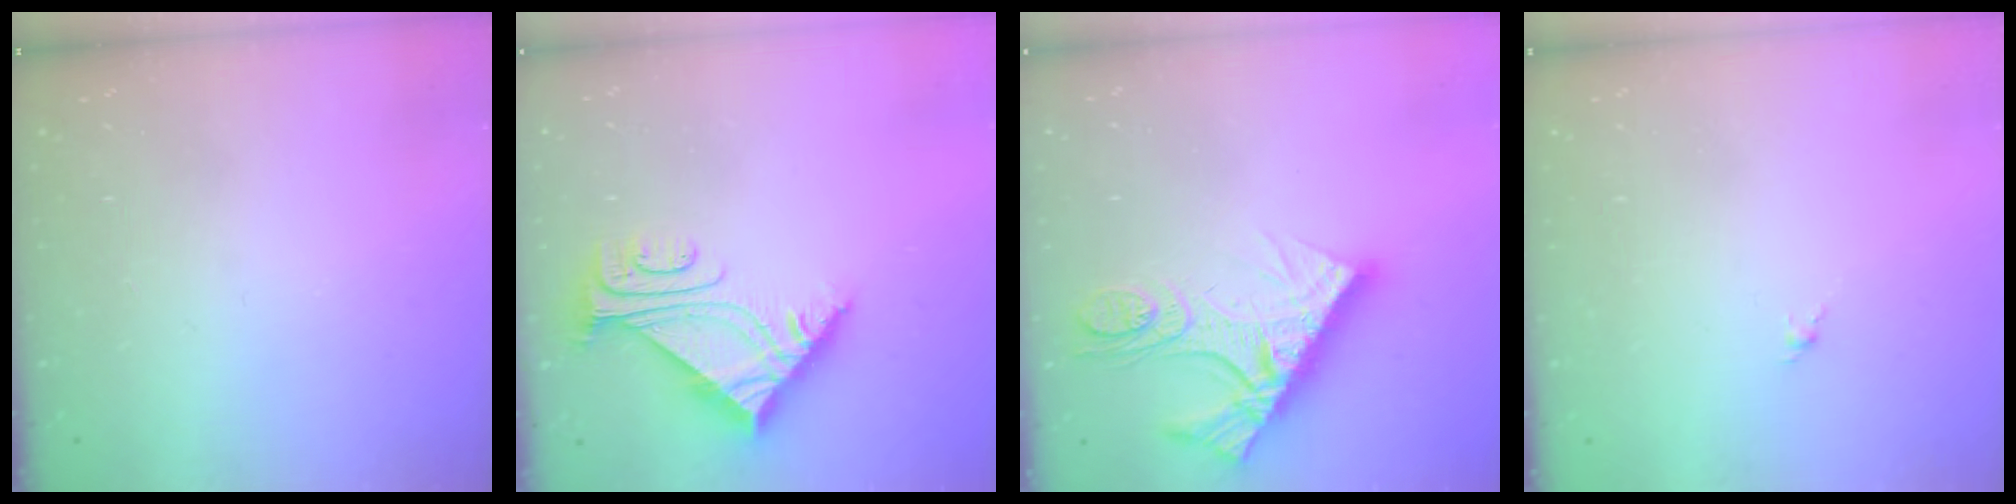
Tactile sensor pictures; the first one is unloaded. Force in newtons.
{"total": 7.0, "press": 6.9, "slide": 0.9}
{"total": 14.2, "press": 14.1, "slide": 1.5}
{"total": 1.4, "press": 1.2, "slide": 0.6}